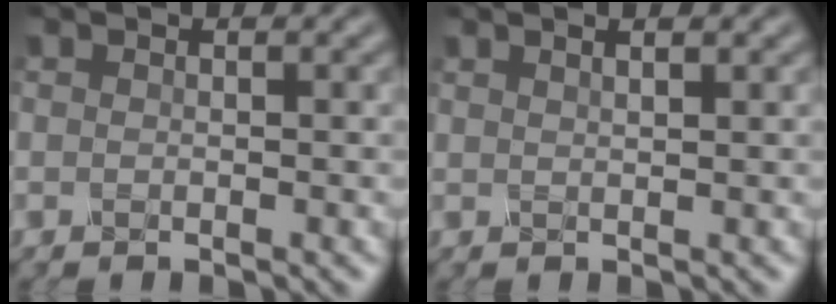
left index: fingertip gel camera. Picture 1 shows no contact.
{"total": 1.5, "force": [1.1, 0.4, 1.0], "torque": [-0.009, -0.002, 0.006]}